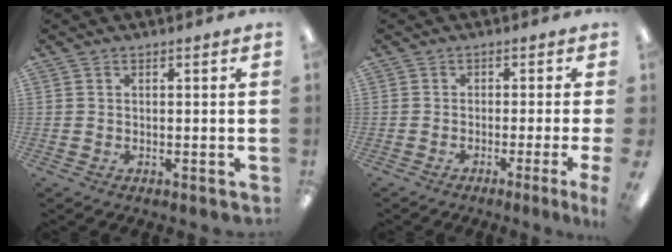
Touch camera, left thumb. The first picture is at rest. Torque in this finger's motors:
{"motor_torque": [0.16, 0.15, 0.86, -0.07, 0.05]}